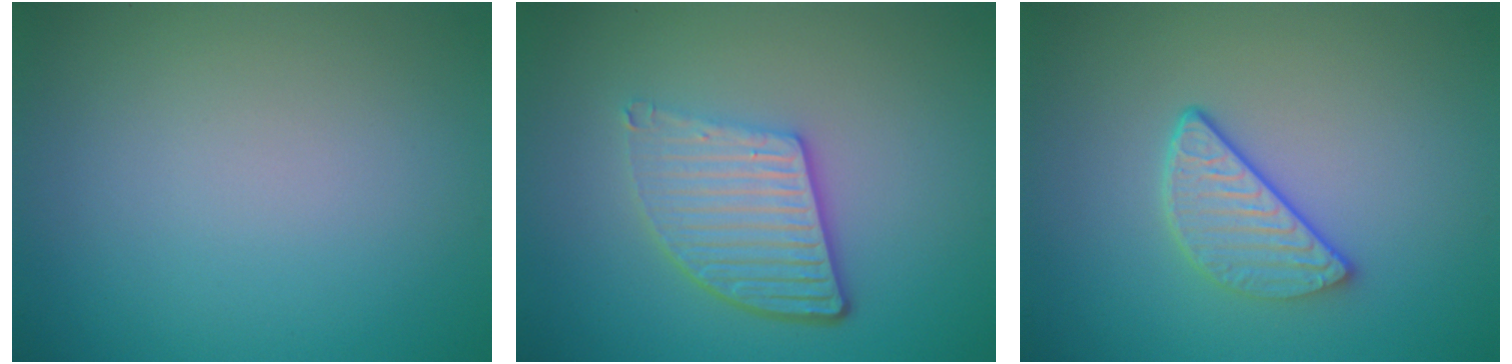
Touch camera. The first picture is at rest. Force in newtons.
{"total": 5.0, "press": 3.6, "slide": 3.5}
{"total": 3.4, "press": 2.7, "slide": 2.0}